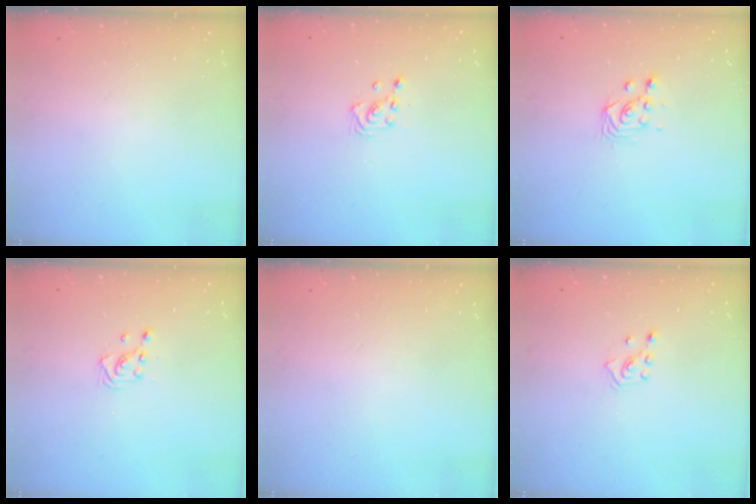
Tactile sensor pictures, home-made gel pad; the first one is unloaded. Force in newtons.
{"total": 2.9, "press": 2.8, "slide": 0.3}
{"total": 3.3, "press": 3.1, "slide": 1.0}
{"total": 3.1, "press": 3.1, "slide": 0.2}
{"total": 0.0}
{"total": 2.8, "press": 2.7, "slide": 0.7}